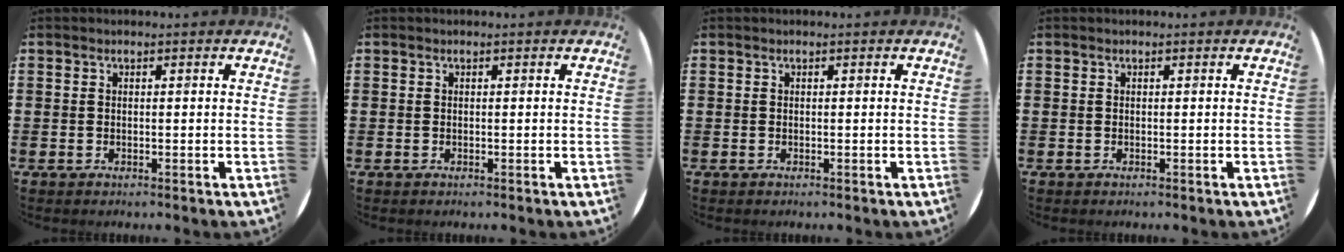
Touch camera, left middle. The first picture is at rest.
{"total": 0.0}
{"total": 0.0}
{"total": 0.0}